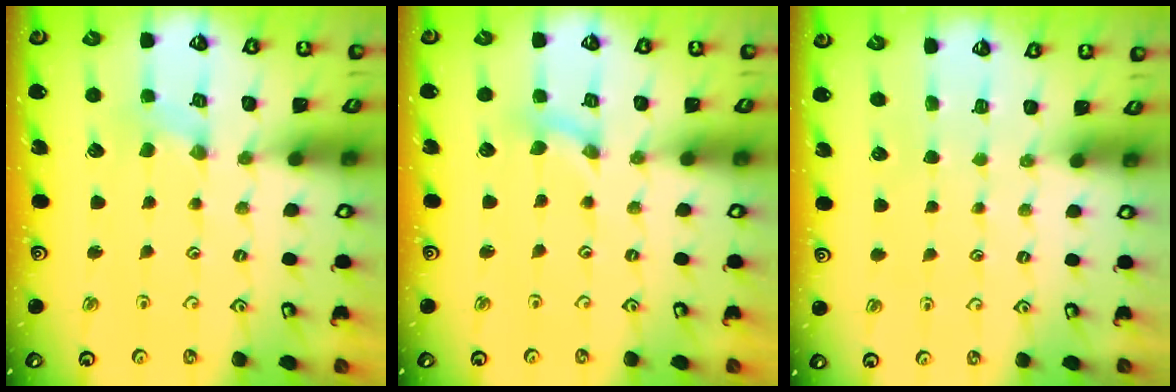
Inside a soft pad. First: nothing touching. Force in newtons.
{"total": 0.0}
{"total": 0.0}